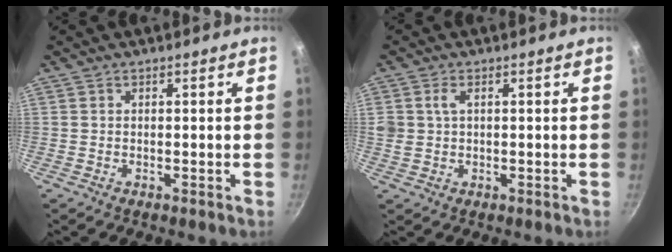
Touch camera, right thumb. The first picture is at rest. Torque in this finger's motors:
{"motor_torque": [0.44, 0.63, 0.47, 0.20, 0.02]}